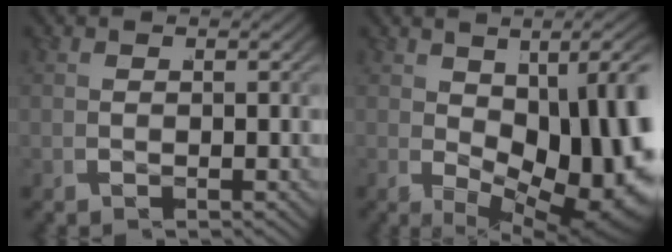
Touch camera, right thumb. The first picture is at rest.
{"total": 13.9, "force": [-0.9, 7.3, 11.8], "torque": [-0.170, -0.034, 0.020]}